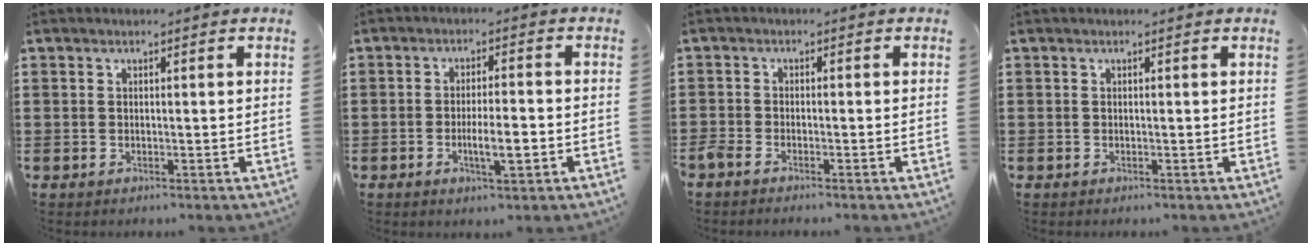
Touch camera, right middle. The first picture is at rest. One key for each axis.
{"total": 4.9, "fx": -1.6, "fy": 1.5, "fz": 4.4, "tx": -0.065, "ty": 0.003, "tz": -0.031}
{"total": 1.2, "fx": -1.1, "fy": 0.3, "fz": 0.6, "tx": -0.020, "ty": -0.004, "tz": -0.022}
{"total": 0.0}